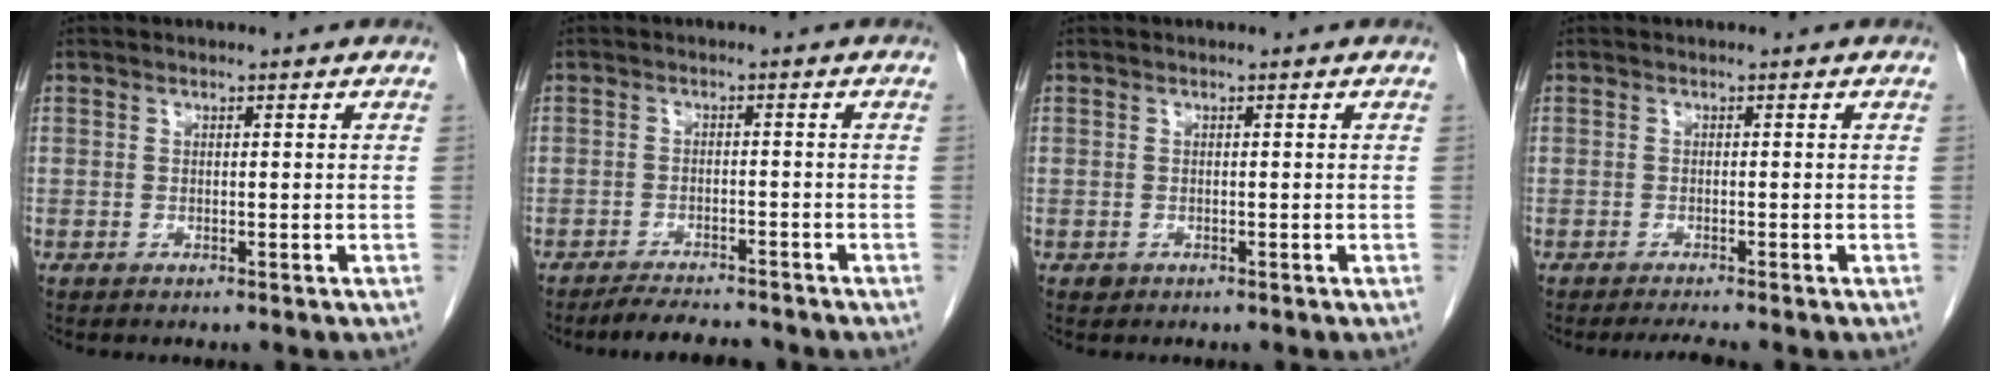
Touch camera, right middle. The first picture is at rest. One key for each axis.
{"total": 5.7, "fx": -5.3, "fy": 0.9, "fz": 1.8, "tx": -0.029, "ty": -0.011, "tz": -0.083}
{"total": 0.5, "fx": -0.2, "fy": 0.5, "fz": 0.1, "tx": -0.003, "ty": 0.003, "tz": -0.003}
{"total": 2.3, "fx": -2.0, "fy": -0.4, "fz": 1.0, "tx": -0.016, "ty": -0.006, "tz": -0.032}